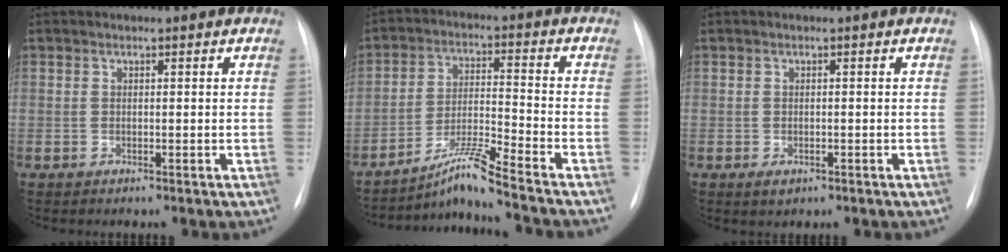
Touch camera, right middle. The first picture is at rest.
{"total": 8.7, "force": [-7.6, -2.2, 3.7], "torque": [-0.075, -0.010, -0.137]}
{"total": 1.5, "force": [-0.7, 0.8, 1.1], "torque": [-0.016, -0.001, -0.001]}